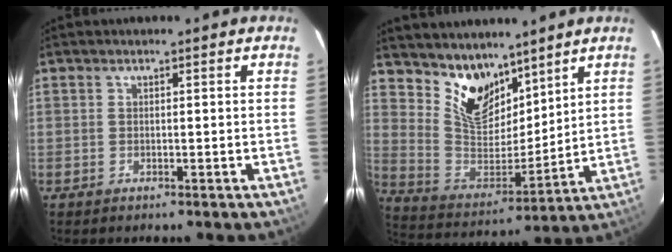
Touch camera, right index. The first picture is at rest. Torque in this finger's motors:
{"motor_torque": [-0.03, 0.39, 0.07, 0.05]}